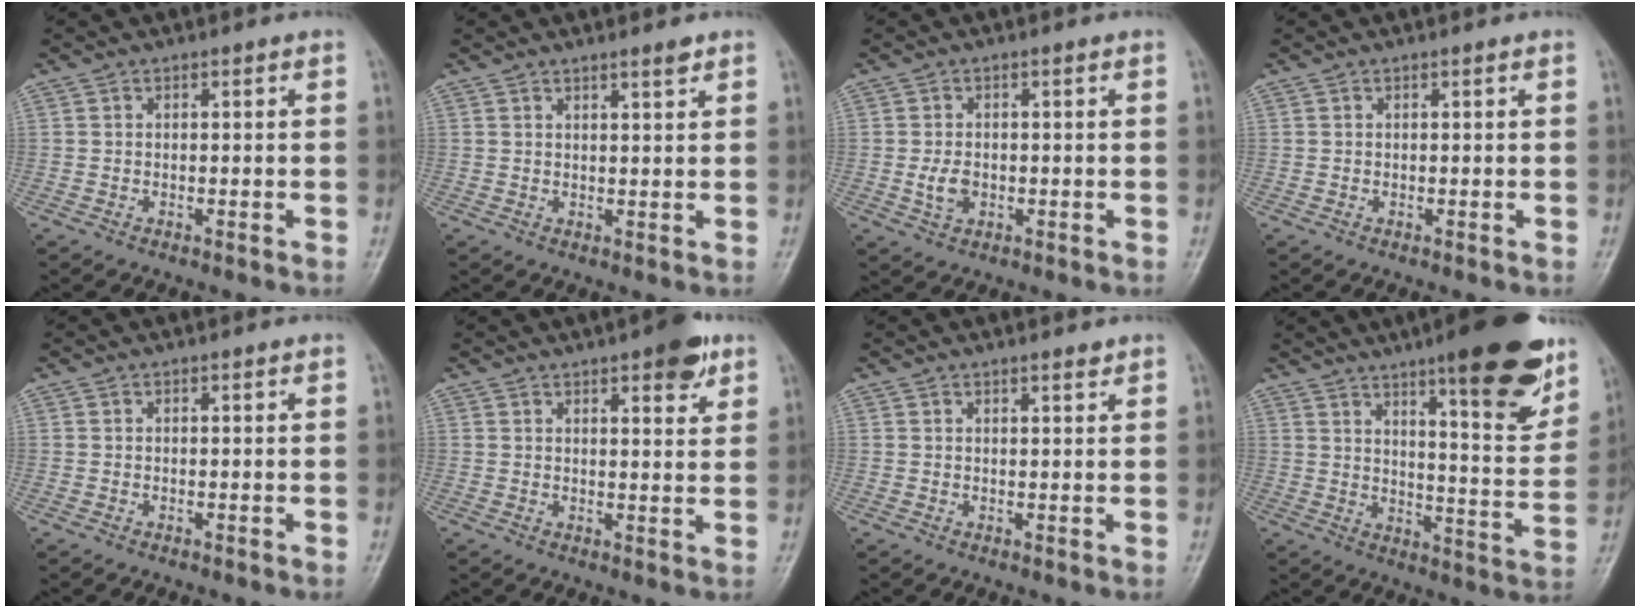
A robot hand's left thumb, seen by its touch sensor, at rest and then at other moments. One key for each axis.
{"total": 2.2, "fx": 1.7, "fy": 0.3, "fz": 1.3, "tx": -0.017, "ty": -0.013, "tz": 0.027}
{"total": 3.3, "fx": -0.4, "fy": 2.3, "fz": 2.3, "tx": -0.040, "ty": -0.002, "tz": -0.006}
{"total": 0.0}
{"total": 0.0}
{"total": 6.9, "fx": 4.1, "fy": 2.3, "fz": 5.1, "tx": -0.051, "ty": -0.017, "tz": 0.049}
{"total": 1.4, "fx": 1.2, "fy": 0.4, "fz": 0.7, "tx": -0.008, "ty": -0.008, "tz": 0.018}
{"total": 20.1, "fx": 12.4, "fy": 4.5, "fz": 15.2, "tx": -0.168, "ty": -0.064, "tz": 0.177}